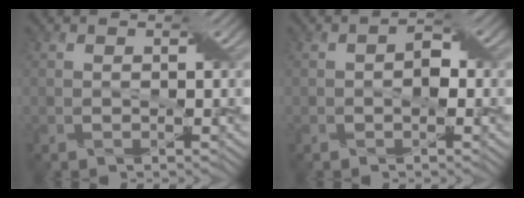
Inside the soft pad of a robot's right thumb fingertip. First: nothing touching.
{"total": 2.2, "force": [-0.4, 1.2, 1.8], "torque": [-0.027, 0.004, -0.011]}